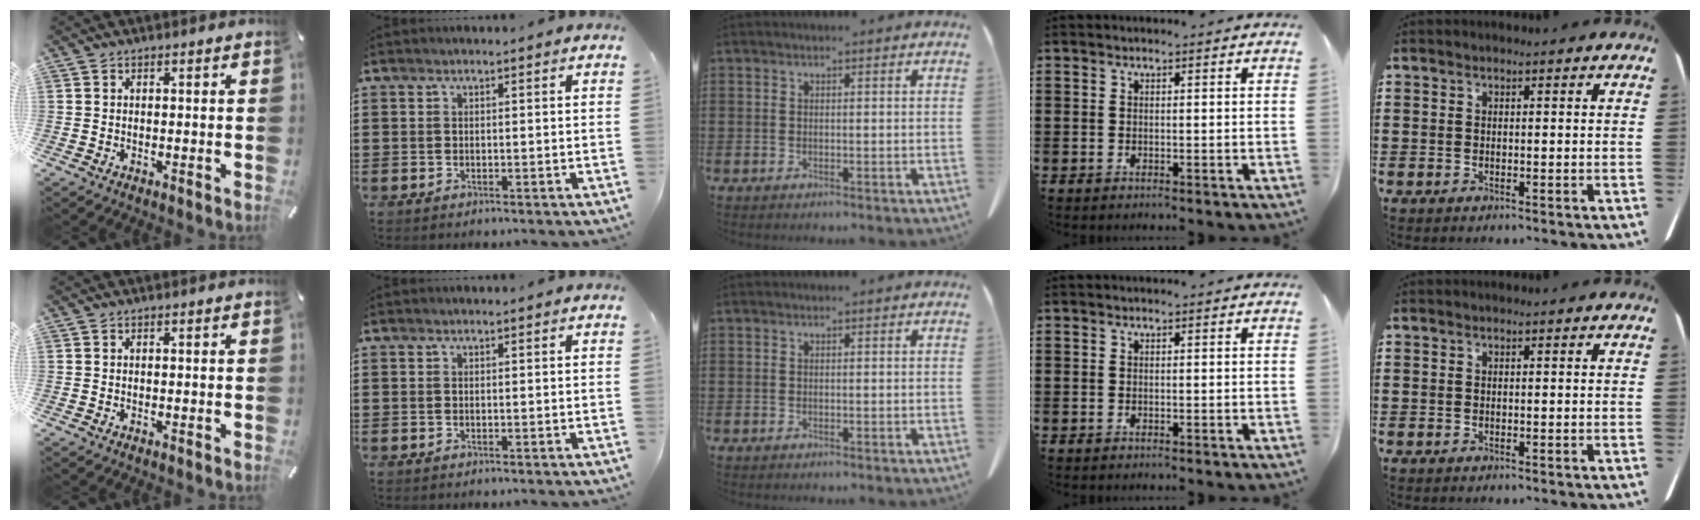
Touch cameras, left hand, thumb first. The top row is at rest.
{}